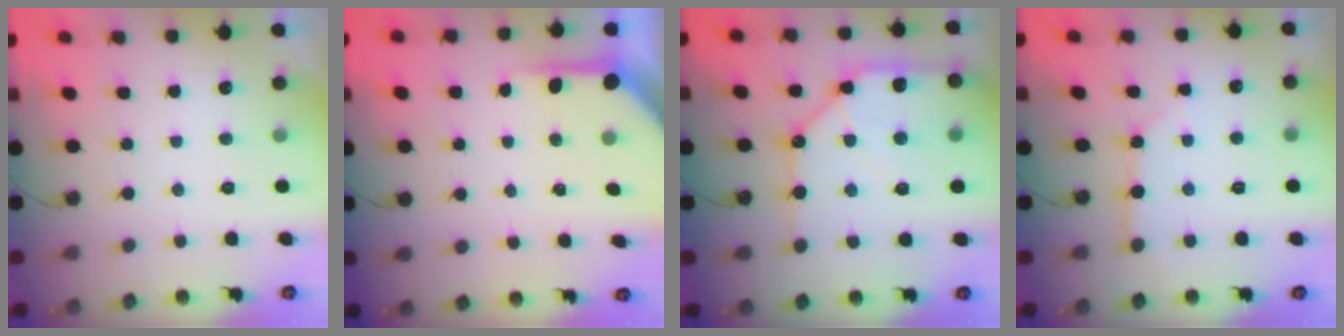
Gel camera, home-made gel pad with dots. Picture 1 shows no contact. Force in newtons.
{"total": 6.2, "press": 6.2, "slide": 0.4}
{"total": 16.3, "press": 16.1, "slide": 2.1}
{"total": 2.9, "press": 2.8, "slide": 0.4}